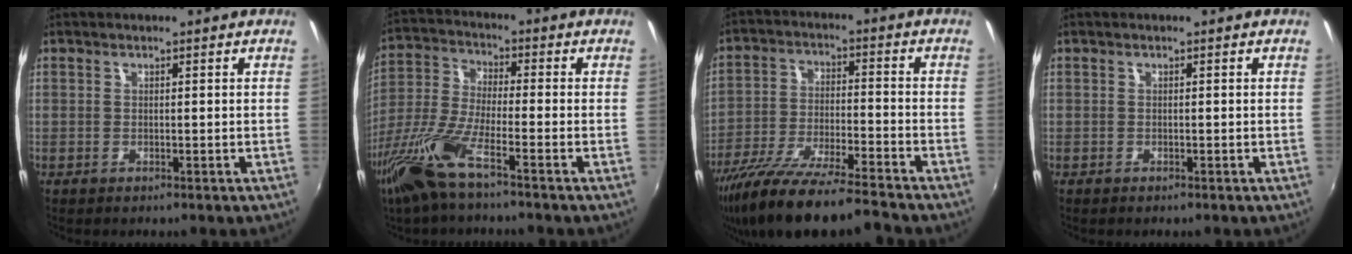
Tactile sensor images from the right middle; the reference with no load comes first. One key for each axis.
{"total": 12.0, "fx": -7.5, "fy": 2.0, "fz": 9.2, "tx": -0.209, "ty": -0.022, "tz": -0.152}
{"total": 15.6, "fx": -13.2, "fy": 1.0, "fz": 8.2, "tx": -0.168, "ty": -0.033, "tz": -0.236}
{"total": 0.0}